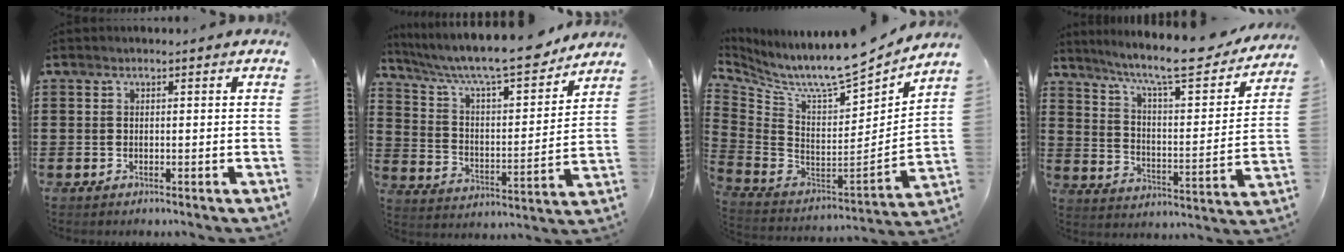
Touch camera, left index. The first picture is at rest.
{"total": 10.0, "force": [8.6, 1.1, 4.9], "torque": [-0.120, -0.056, 0.141]}
{"total": 8.5, "force": [7.3, 1.1, 4.1], "torque": [-0.096, -0.071, 0.116]}
{"total": 10.2, "force": [8.7, 0.7, 5.4], "torque": [-0.120, -0.059, 0.141]}